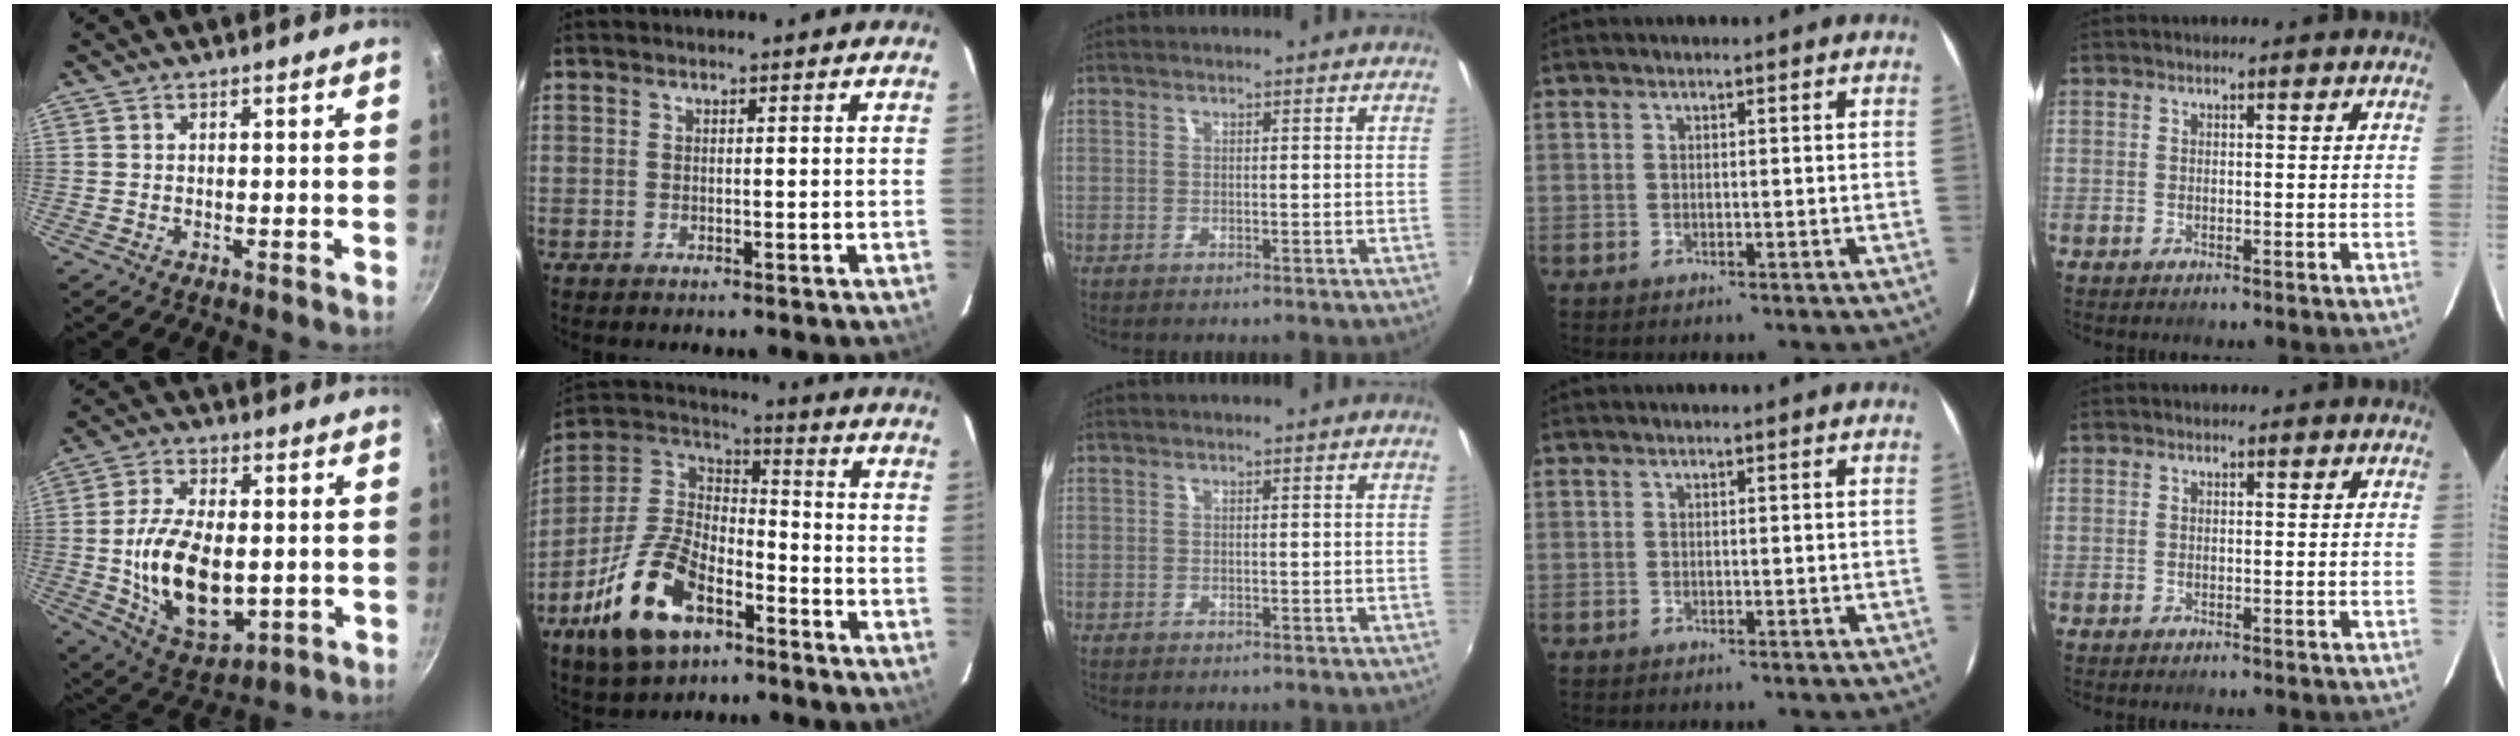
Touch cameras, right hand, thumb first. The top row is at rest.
{"thumb": {"total": 17.1, "force": [-1.3, 9.6, 14.1], "torque": [-0.238, -0.002, -0.010]}, "index": {"total": 18.2, "force": [-9.8, 9.4, 12.2], "torque": [-0.264, 0.001, -0.176]}}